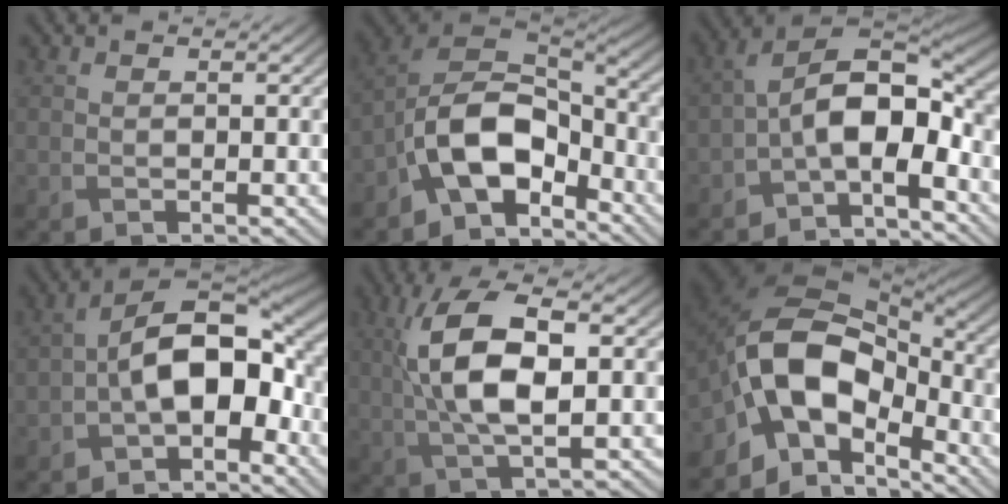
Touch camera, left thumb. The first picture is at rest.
{"total": 12.0, "force": [-6.1, 6.6, 7.9], "torque": [-0.150, -0.003, -0.136]}
{"total": 10.0, "force": [-3.1, 5.2, 8.0], "torque": [-0.141, 0.003, -0.070]}
{"total": 10.3, "force": [-2.2, 5.8, 8.2], "torque": [-0.138, 0.006, -0.051]}
{"total": 10.9, "force": [1.3, 4.3, 9.9], "torque": [-0.203, 0.011, 0.021]}
{"total": 13.3, "force": [-4.8, 7.8, 9.5], "torque": [-0.175, -0.007, -0.102]}